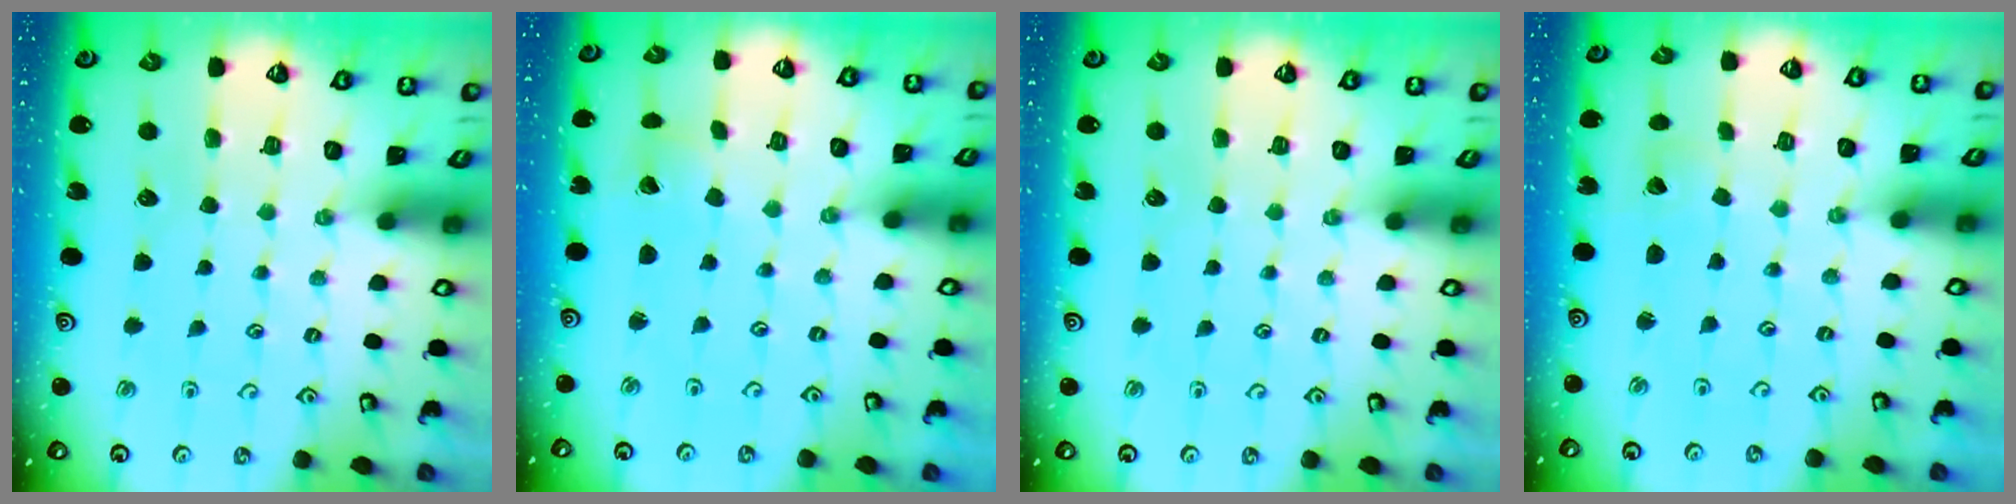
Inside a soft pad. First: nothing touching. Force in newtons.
{"total": 3.4, "press": 3.4, "slide": 0.3}
{"total": 0.0}
{"total": 1.6, "press": 1.6, "slide": 0.1}